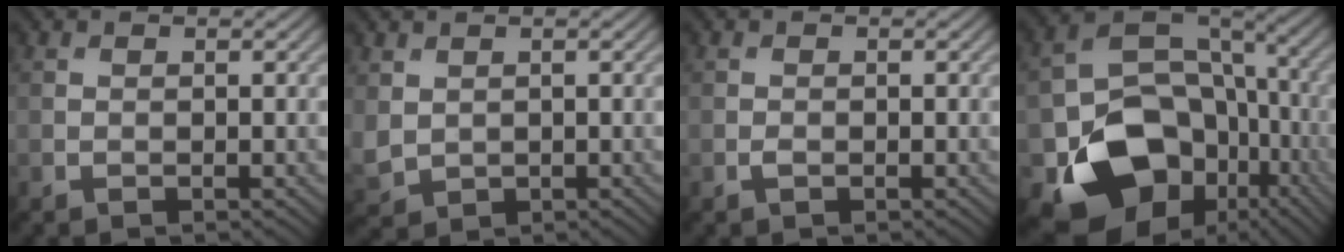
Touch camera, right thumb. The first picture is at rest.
{"total": 2.6, "force": [0.9, 2.1, 1.3], "torque": [-0.046, -0.006, 0.025]}
{"total": 0.6, "force": [-0.4, 0.3, 0.4], "torque": [-0.010, -0.001, -0.006]}
{"total": 16.4, "force": [-6.8, 12.4, 8.3], "torque": [-0.151, -0.052, -0.103]}